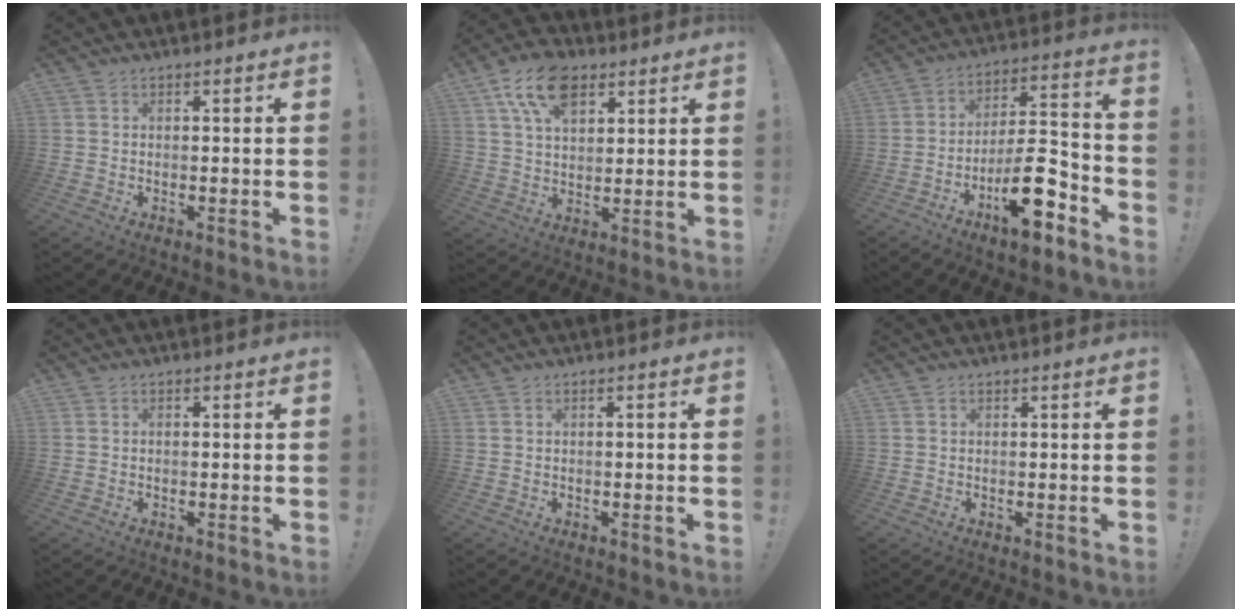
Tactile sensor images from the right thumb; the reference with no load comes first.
{"total": 14.0, "force": [7.4, 8.3, 8.5], "torque": [-0.138, -0.024, 0.138]}
{"total": 13.4, "force": [-7.2, 4.0, 10.5], "torque": [-0.172, 0.039, -0.117]}
{"total": 0.6, "force": [-0.5, 0.2, 0.2], "torque": [-0.004, 0.001, -0.008]}
{"total": 0.9, "force": [-0.6, -0.1, 0.7], "torque": [-0.010, 0.000, -0.012]}
{"total": 0.0}